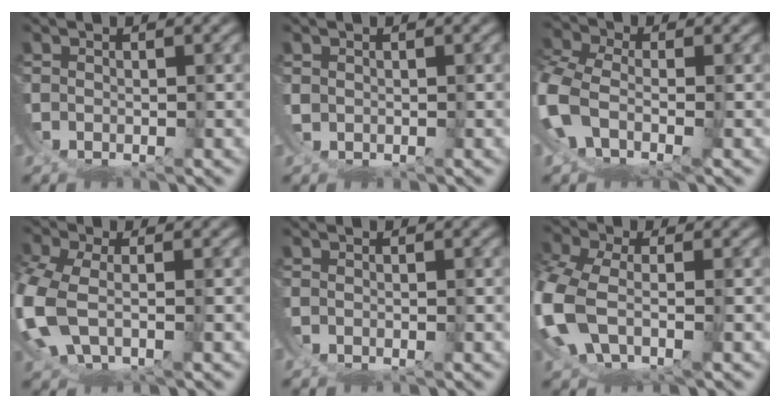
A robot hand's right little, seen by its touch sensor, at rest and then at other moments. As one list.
[{"total": 1.7, "force": [1.2, -0.6, -1.0], "torque": [0.013, 0.000, 0.021]}, {"total": 5.3, "force": [-1.0, 4.2, 3.0], "torque": [-0.119, -0.034, -0.007]}, {"total": 3.3, "force": [0.5, 2.3, 2.3], "torque": [-0.112, -0.024, 0.020]}, {"total": 0.0}, {"total": 4.9, "force": [0.0, 3.6, 3.3], "torque": [-0.137, -0.031, 0.014]}]